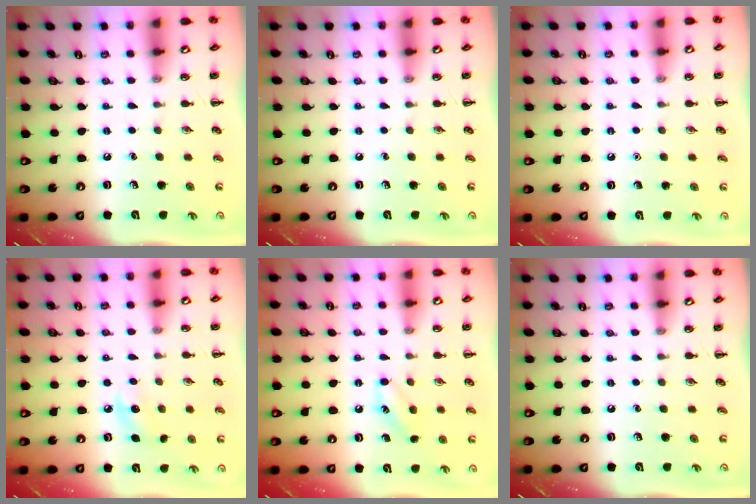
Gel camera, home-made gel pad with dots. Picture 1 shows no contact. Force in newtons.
{"total": 0.0}
{"total": 1.6, "press": 1.6, "slide": 0.1}
{"total": 7.4, "press": 7.2, "slide": 1.8}
{"total": 7.7, "press": 7.4, "slide": 1.9}
{"total": 0.0}